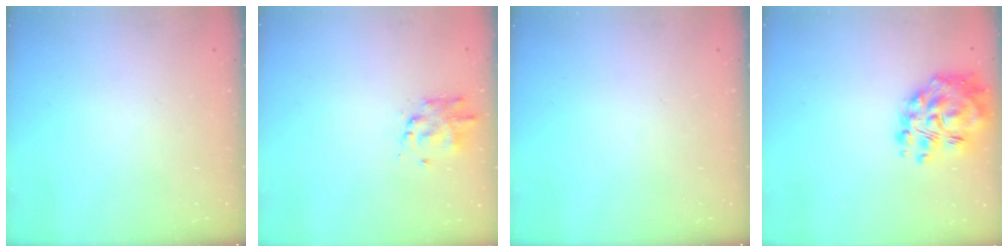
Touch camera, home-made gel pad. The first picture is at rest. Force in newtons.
{"total": 2.0, "press": 1.9, "slide": 0.6}
{"total": 0.0}
{"total": 14.5, "press": 13.8, "slide": 4.5}